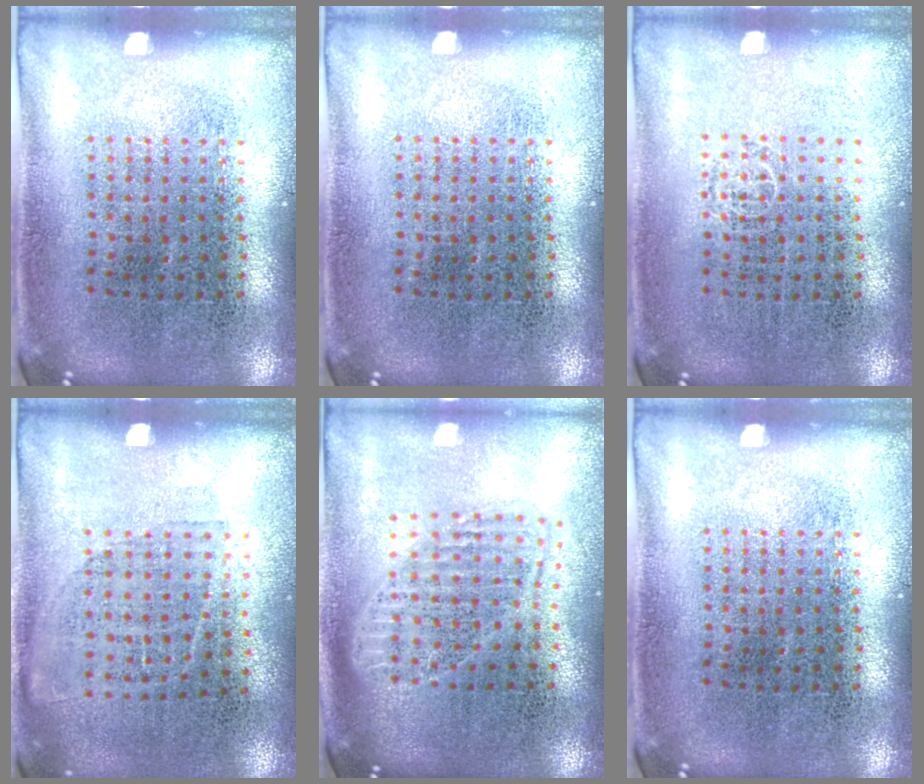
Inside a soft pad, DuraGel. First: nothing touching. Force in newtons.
{"total": 0.0}
{"total": 0.6, "press": 0.6, "slide": 0.1}
{"total": 1.0, "press": 0.8, "slide": 0.5}
{"total": 1.7, "press": 1.5, "slide": 0.9}
{"total": 0.0}